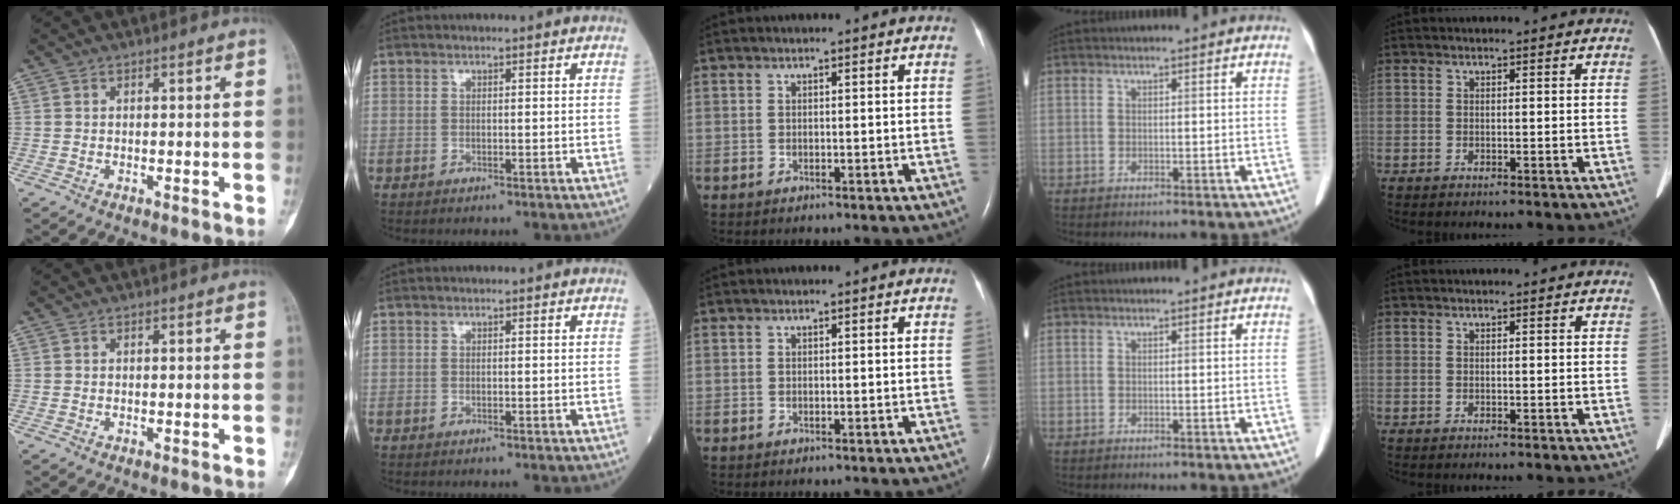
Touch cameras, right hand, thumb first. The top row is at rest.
{}